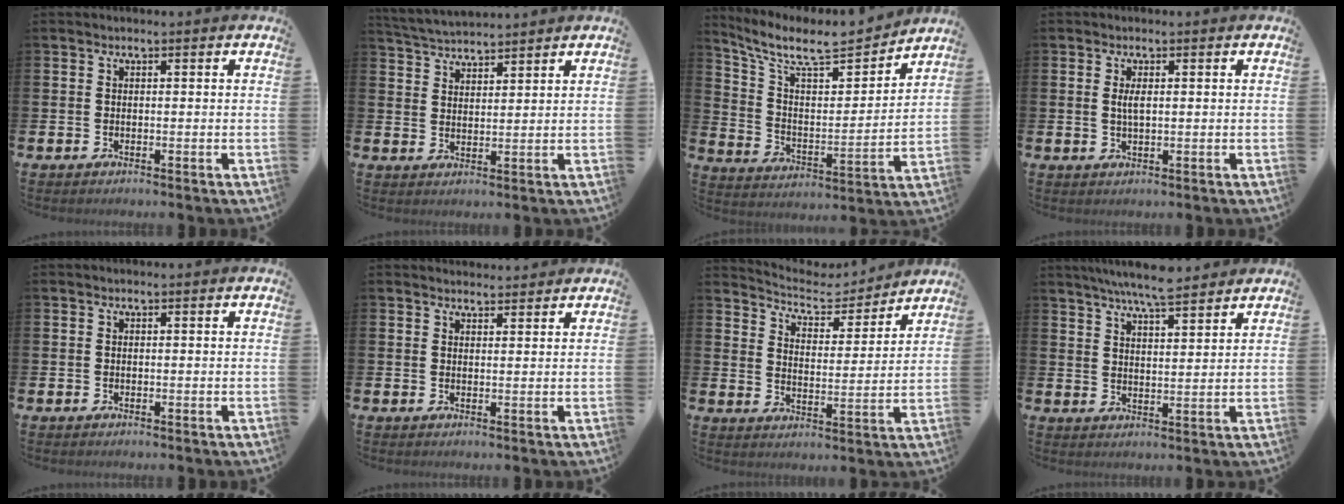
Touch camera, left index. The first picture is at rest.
{"total": 4.1, "force": [4.1, 0.5, 0.1], "torque": [-0.020, -0.019, 0.074]}
{"total": 9.1, "force": [7.9, 2.5, 3.7], "torque": [-0.111, -0.053, 0.136]}
{"total": 1.9, "force": [0.6, 0.6, 1.7], "torque": [-0.022, -0.001, 0.005]}
{"total": 0.0}
{"total": 2.2, "force": [2.1, 0.4, -0.1], "torque": [0.010, -0.012, 0.036]}
{"total": 5.9, "force": [5.4, 2.0, 1.2], "torque": [-0.040, -0.044, 0.085]}
{"total": 6.5, "force": [6.2, 0.2, 2.0], "torque": [-0.050, -0.027, 0.111]}